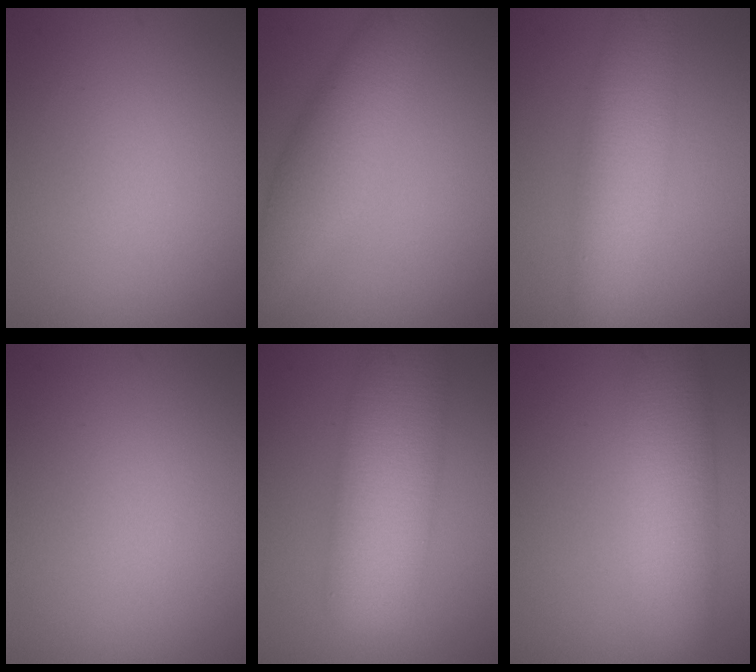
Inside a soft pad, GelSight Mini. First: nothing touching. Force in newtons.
{"total": 5.3, "press": 5.3, "slide": 0.1}
{"total": 5.9, "press": 5.9, "slide": 0.1}
{"total": 0.0}
{"total": 9.2, "press": 9.2, "slide": 0.3}
{"total": 7.1, "press": 7.1, "slide": 0.5}